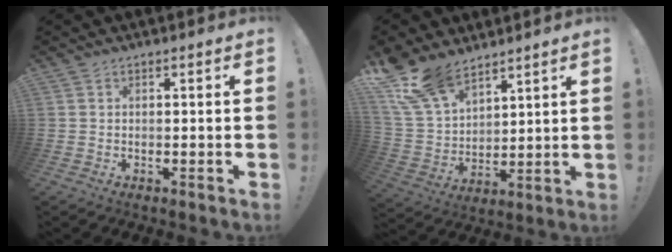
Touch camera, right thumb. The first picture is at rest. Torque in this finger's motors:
{"motor_torque": [-0.02, 2.70, 0.97, 0.84, 0.09]}